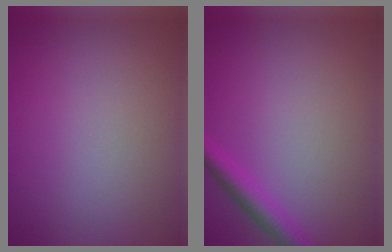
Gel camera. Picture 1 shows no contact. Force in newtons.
{"total": 2.3, "press": 2.3, "slide": 0.2}